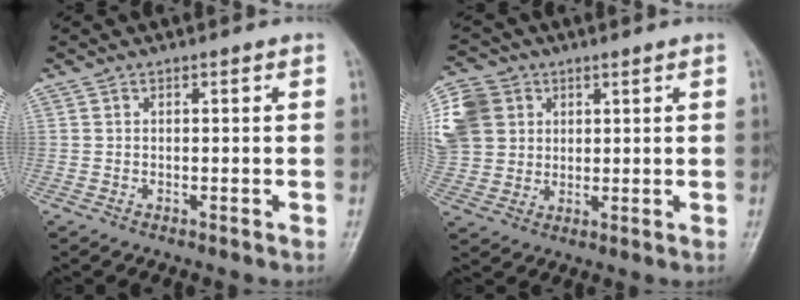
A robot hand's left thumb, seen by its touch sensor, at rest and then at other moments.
{"total": 15.6, "force": [4.6, 13.2, 7.1], "torque": [-0.172, 0.027, 0.091]}